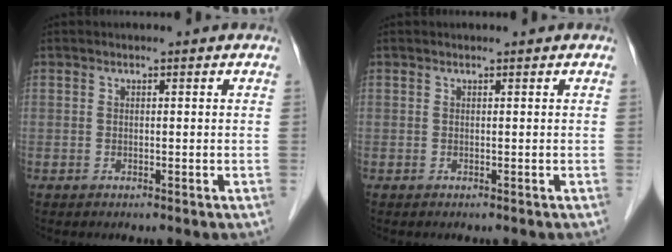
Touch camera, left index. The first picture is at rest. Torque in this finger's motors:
{"motor_torque": [-0.04, 0.05, 0.00, 0.00]}